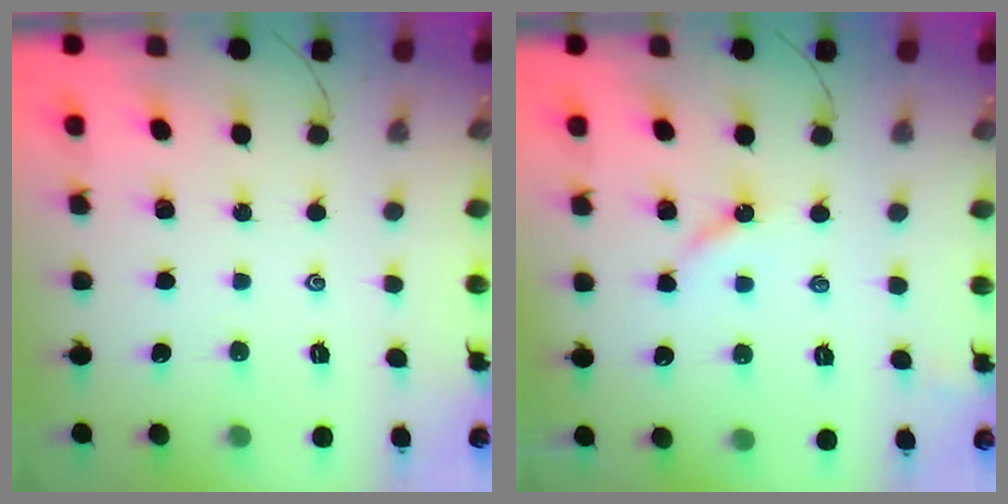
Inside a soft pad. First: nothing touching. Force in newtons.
{"total": 3.4, "press": 3.4, "slide": 0.3}